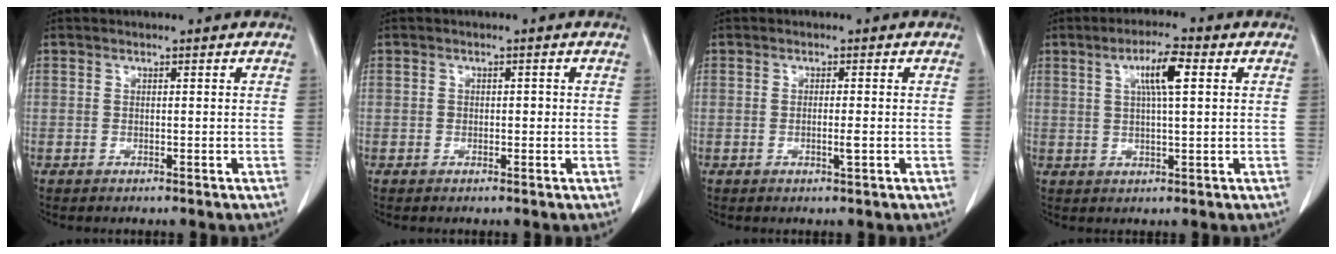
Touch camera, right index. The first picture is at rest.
{"total": 1.8, "force": [-0.2, 1.3, 1.2], "torque": [-0.026, 0.012, 0.000]}
{"total": 2.0, "force": [-0.4, 0.4, 1.9], "torque": [-0.039, -0.001, -0.006]}
{"total": 6.4, "force": [2.1, 1.1, 6.0], "torque": [-0.111, 0.009, 0.038]}